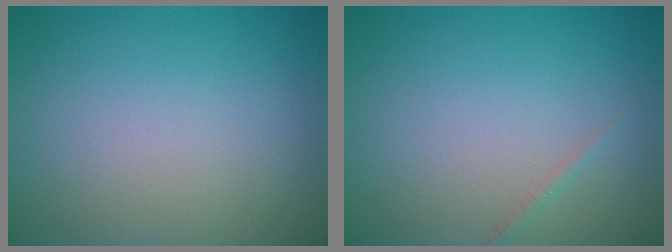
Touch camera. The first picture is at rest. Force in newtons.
{"total": 0.6, "press": 0.6, "slide": 0.0}